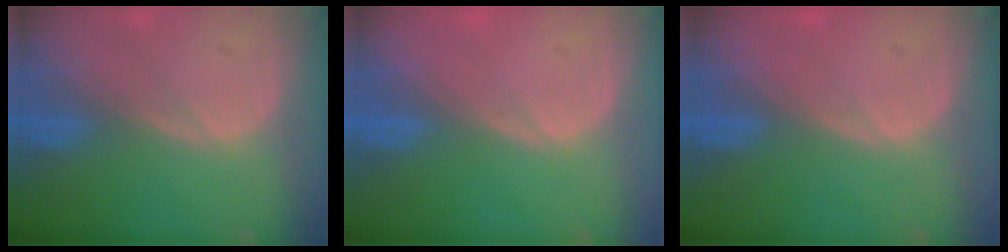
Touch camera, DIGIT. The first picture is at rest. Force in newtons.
{"total": 0.0}
{"total": 0.0}